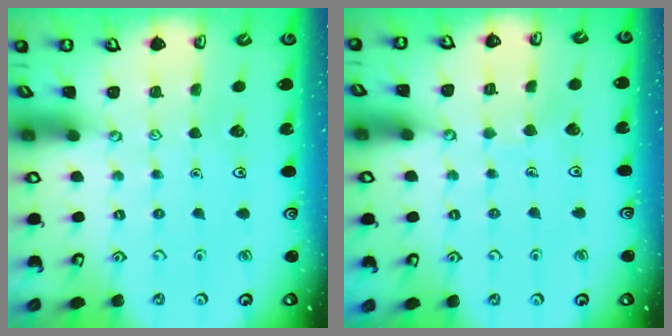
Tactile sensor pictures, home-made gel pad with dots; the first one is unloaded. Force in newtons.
{"total": 2.2, "press": 2.2, "slide": 0.1}